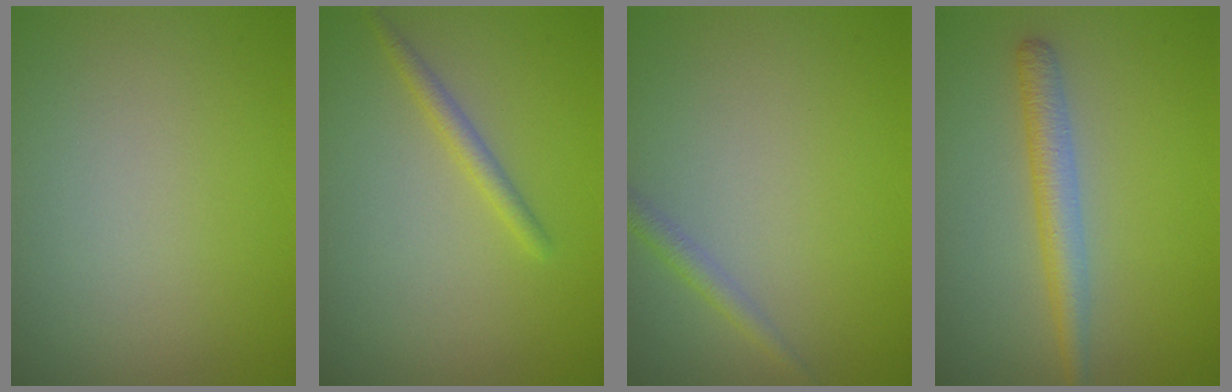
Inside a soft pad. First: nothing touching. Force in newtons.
{"total": 1.5, "press": 1.5, "slide": 0.1}
{"total": 1.3, "press": 1.3, "slide": 0.0}
{"total": 2.7, "press": 2.7, "slide": 0.1}